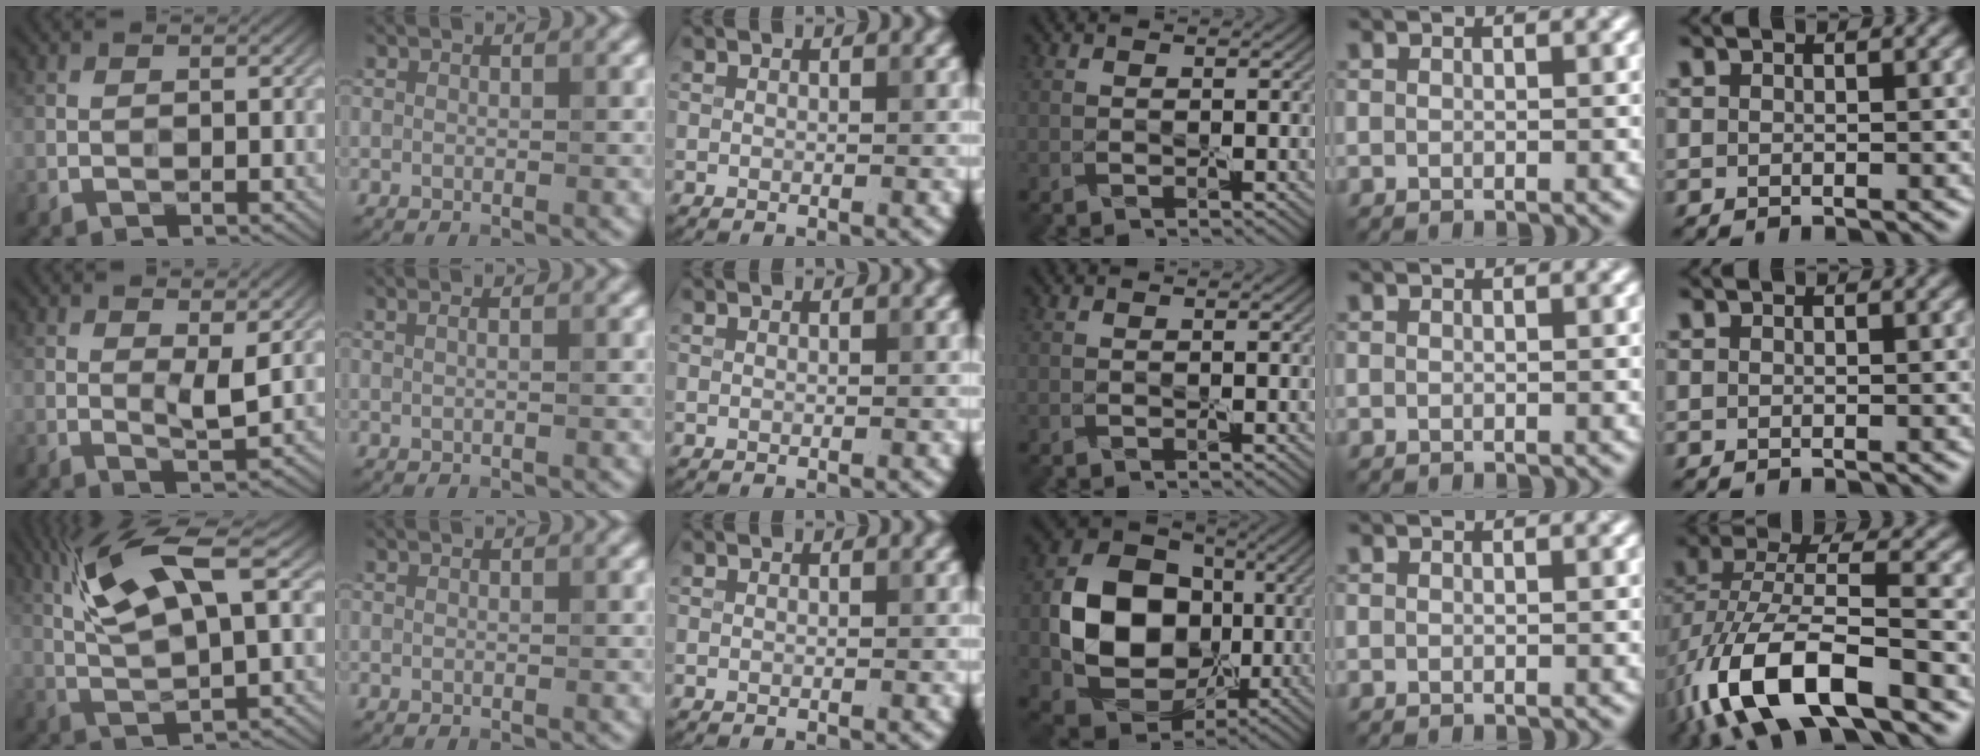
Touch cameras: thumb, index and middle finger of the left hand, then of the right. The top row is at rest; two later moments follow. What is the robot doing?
{"motion": "peel", "object": "window cling"}